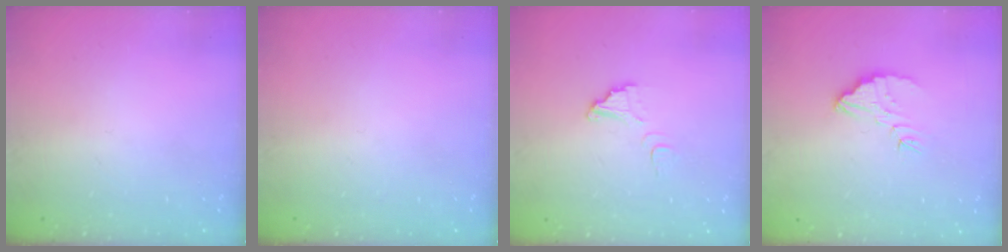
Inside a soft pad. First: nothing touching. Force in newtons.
{"total": 0.0}
{"total": 4.1, "press": 4.1, "slide": 0.3}
{"total": 4.7, "press": 4.7, "slide": 0.3}